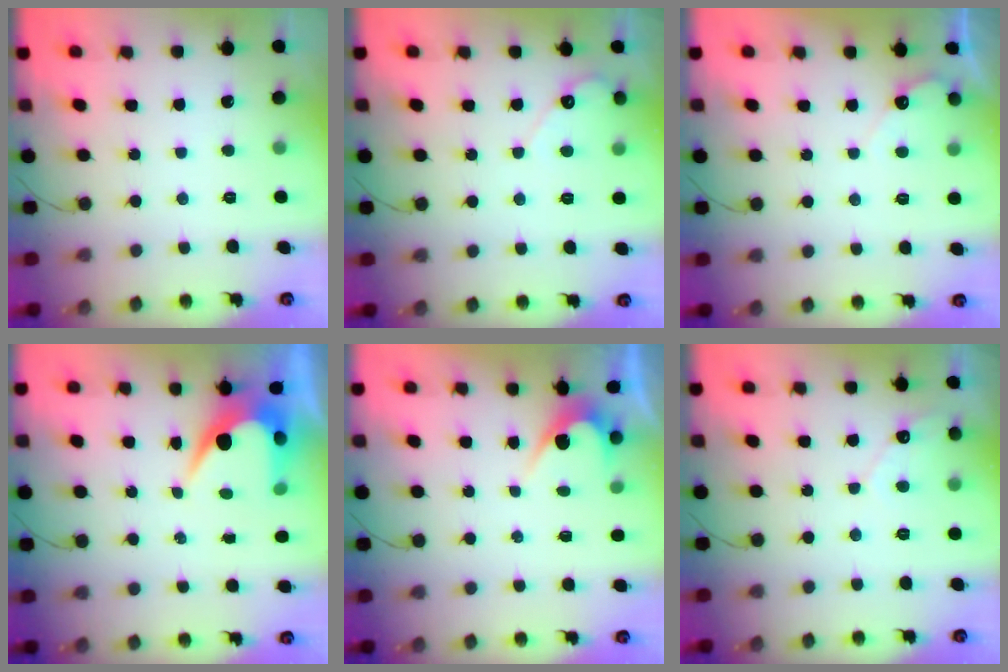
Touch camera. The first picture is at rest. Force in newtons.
{"total": 3.3, "press": 3.2, "slide": 0.2}
{"total": 3.5, "press": 3.5, "slide": 0.2}
{"total": 6.8, "press": 6.8, "slide": 0.4}
{"total": 2.6, "press": 2.6, "slide": 0.1}
{"total": 4.0, "press": 4.0, "slide": 0.2}